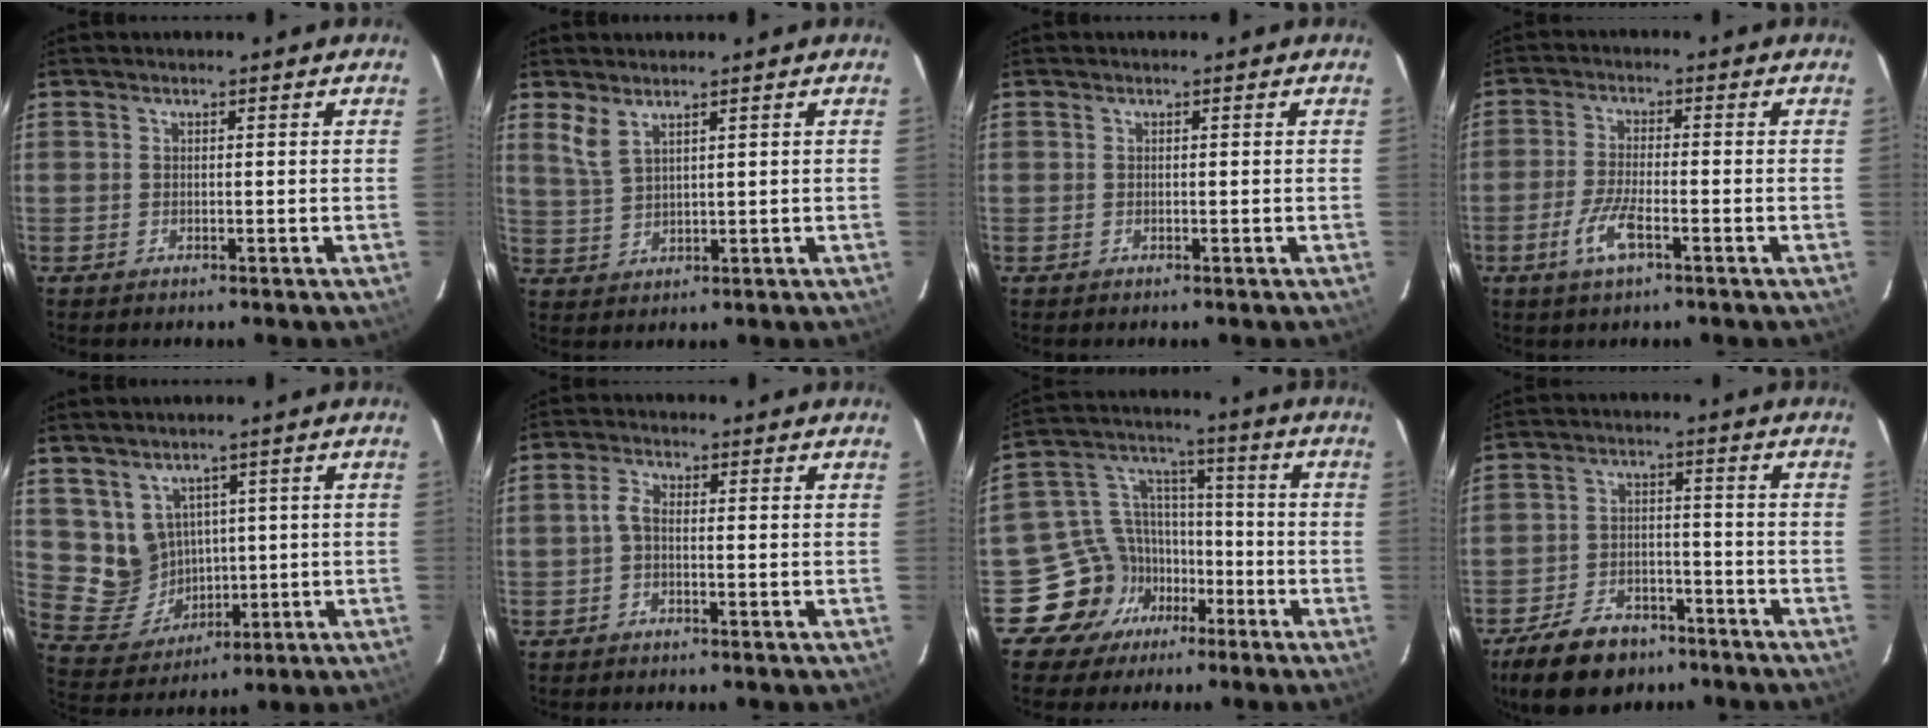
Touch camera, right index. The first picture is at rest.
{"total": 3.6, "force": [2.6, 1.0, 2.2], "torque": [-0.049, -0.001, 0.058]}
{"total": 0.0}
{"total": 6.0, "force": [-3.0, 1.5, 5.0], "torque": [-0.111, -0.007, -0.060]}
{"total": 8.1, "force": [3.0, 7.3, 2.0], "torque": [-0.051, 0.004, 0.087]}
{"total": 2.0, "force": [-0.6, 0.9, 1.6], "torque": [-0.039, 0.007, -0.014]}
{"total": 11.2, "force": [-6.3, 9.2, 1.1], "torque": [-0.031, 0.057, -0.102]}
{"total": 12.5, "force": [-8.9, 6.9, 5.2], "torque": [-0.132, 0.009, -0.136]}